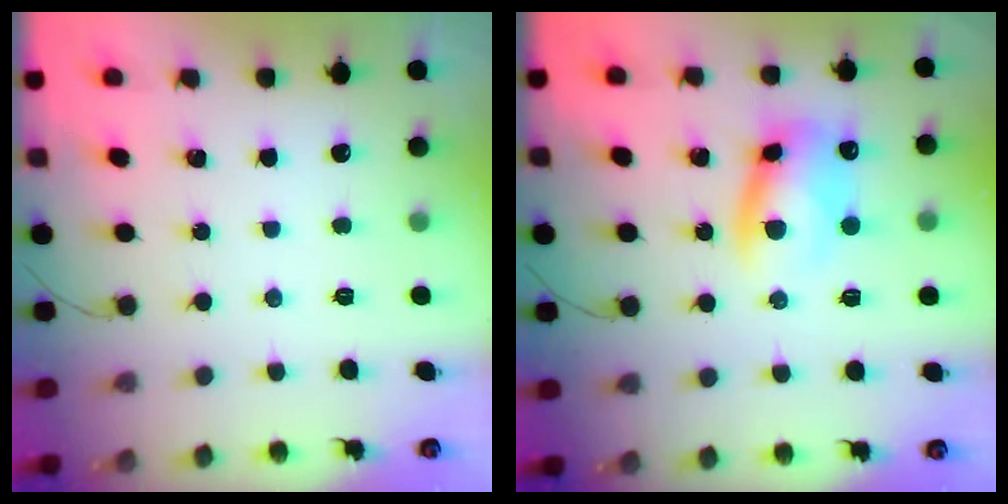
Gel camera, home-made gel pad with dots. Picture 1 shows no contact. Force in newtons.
{"total": 9.1, "press": 9.0, "slide": 1.3}